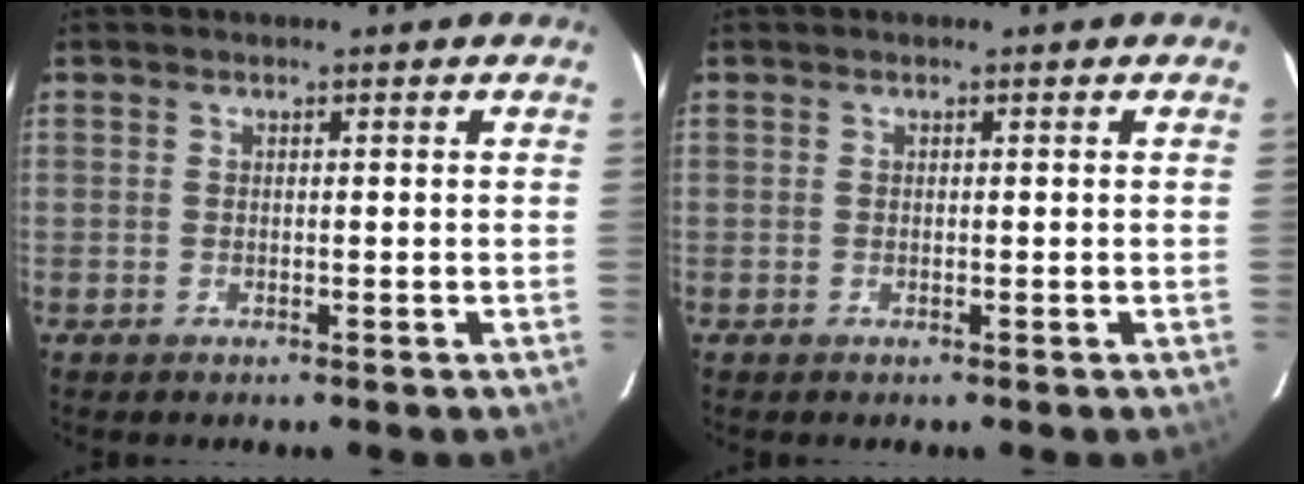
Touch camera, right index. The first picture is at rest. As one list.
[{"total": 0.0}]